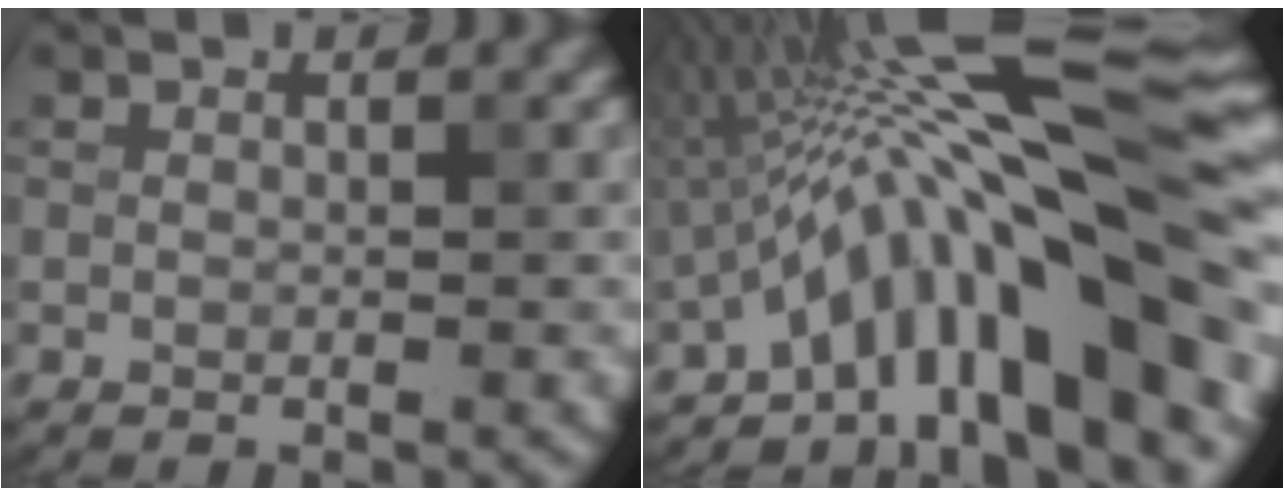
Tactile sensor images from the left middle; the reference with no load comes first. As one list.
[{"total": 17.1, "force": [-3.7, 4.1, 16.2], "torque": [-0.229, 0.038, -0.069]}]